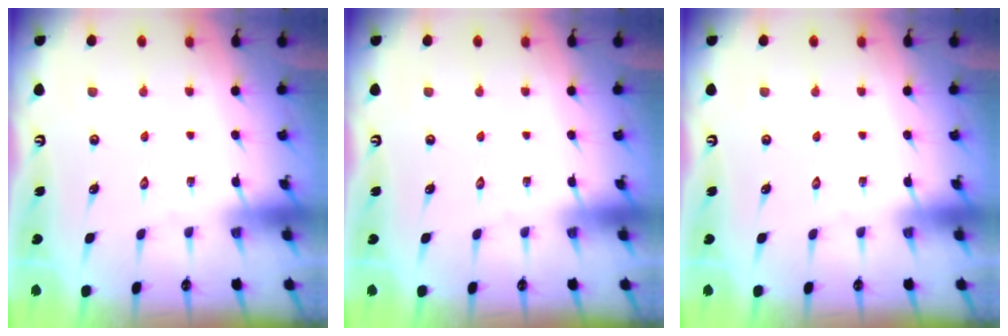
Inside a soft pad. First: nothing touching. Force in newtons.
{"total": 0.0}
{"total": 0.0}